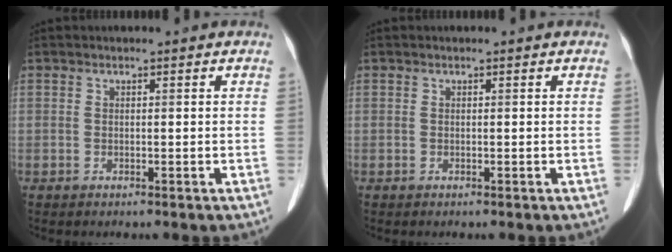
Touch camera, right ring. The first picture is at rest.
{"total": 0.0}